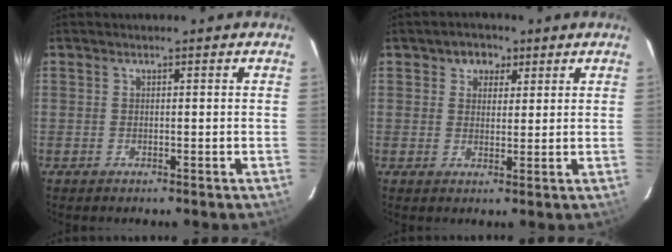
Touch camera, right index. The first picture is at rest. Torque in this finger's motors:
{"motor_torque": [0.03, 0.03, 0.12, 0.02]}